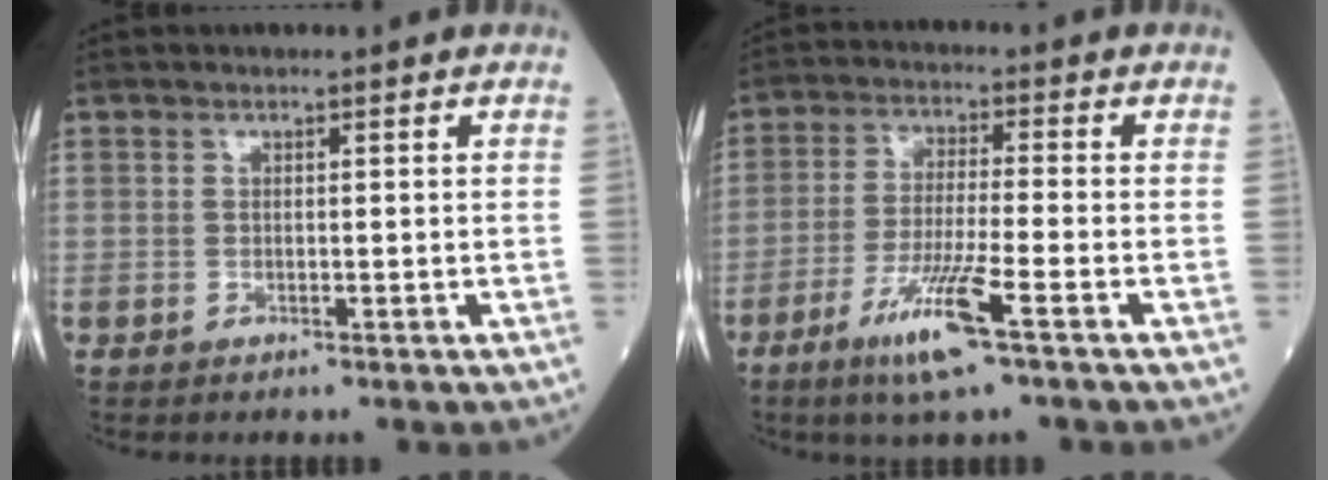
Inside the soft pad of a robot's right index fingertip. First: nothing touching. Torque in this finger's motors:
{"motor_torque": [1.29, -0.48, 0.57, 0.18]}